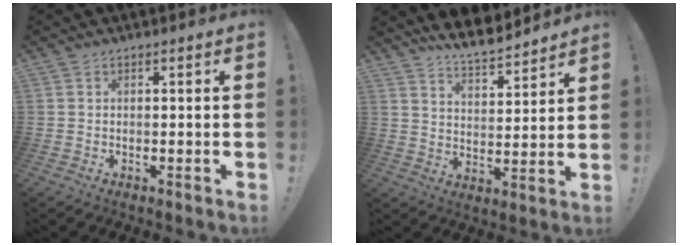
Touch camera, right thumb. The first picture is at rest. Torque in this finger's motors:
{"motor_torque": [-0.21, 0.20, 0.41, 0.41, 0.02]}